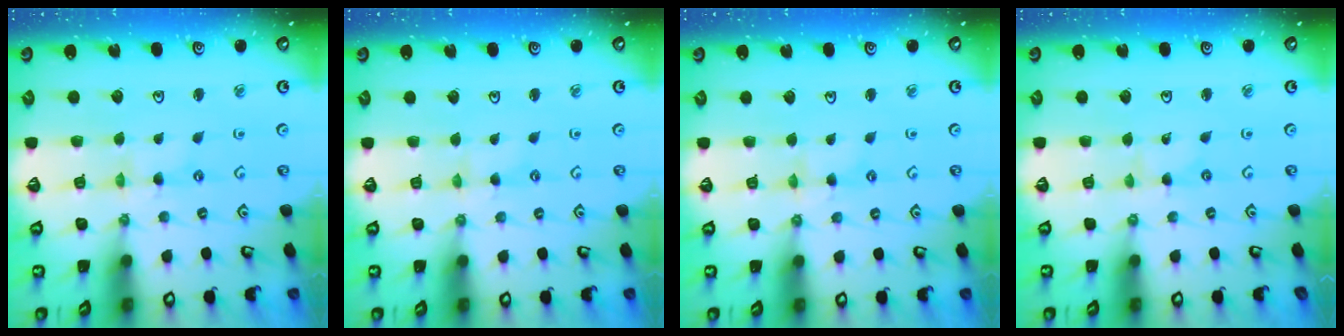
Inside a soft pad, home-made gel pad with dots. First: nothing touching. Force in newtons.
{"total": 0.0}
{"total": 1.7, "press": 1.6, "slide": 0.3}
{"total": 0.0}